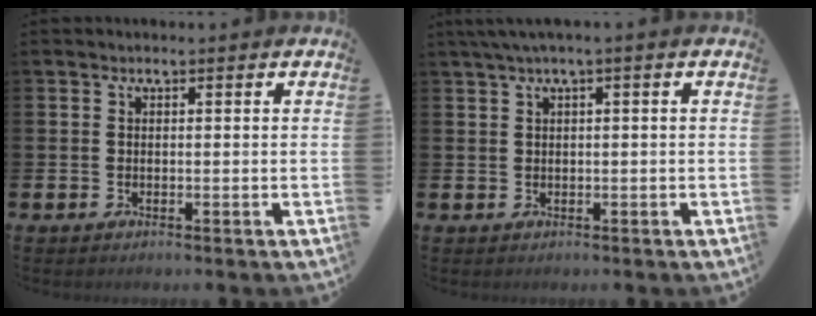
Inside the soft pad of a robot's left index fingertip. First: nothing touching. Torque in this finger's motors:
{"motor_torque": [0.43, -0.67, 0.22, 0.04]}